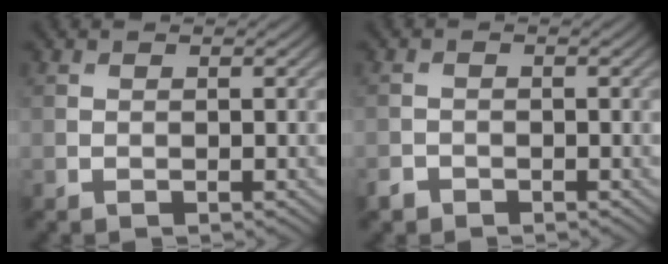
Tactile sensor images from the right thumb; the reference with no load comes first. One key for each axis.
{"total": 1.3, "fx": -1.0, "fy": 0.7, "fz": 0.2, "tx": -0.003, "ty": -0.001, "tz": -0.023}